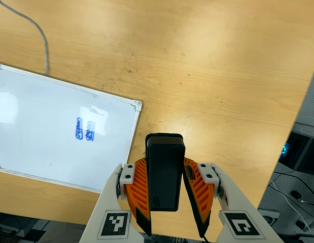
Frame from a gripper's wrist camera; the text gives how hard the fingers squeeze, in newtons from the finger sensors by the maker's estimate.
{"total": 5.8, "left": 4.3, "right": 7.3}